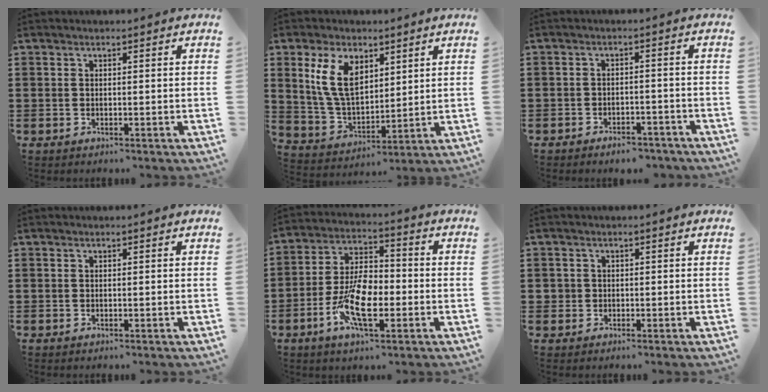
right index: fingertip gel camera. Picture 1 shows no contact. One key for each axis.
{"total": 10.1, "fx": 4.2, "fy": 5.7, "fz": 7.2, "tx": -0.170, "ty": 0.013, "tz": 0.077}
{"total": 2.8, "fx": -2.7, "fy": 0.5, "fz": 0.5, "tx": -0.014, "ty": 0.001, "tz": -0.054}
{"total": 0.0}
{"total": 10.1, "fx": -3.4, "fy": 4.6, "fz": 8.3, "tx": -0.185, "ty": -0.005, "tz": -0.065}
{"total": 1.0, "fx": -0.1, "fy": 1.0, "fz": 0.2, "tx": -0.007, "ty": 0.005, "tz": -0.004}